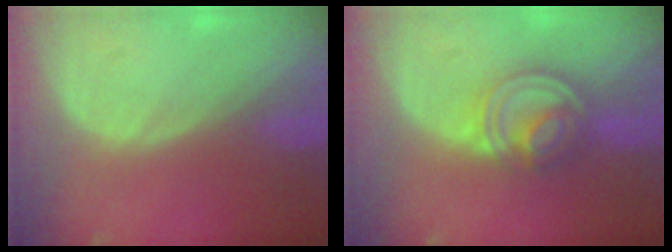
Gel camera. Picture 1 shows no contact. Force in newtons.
{"total": 7.7, "press": 6.7, "slide": 3.8}